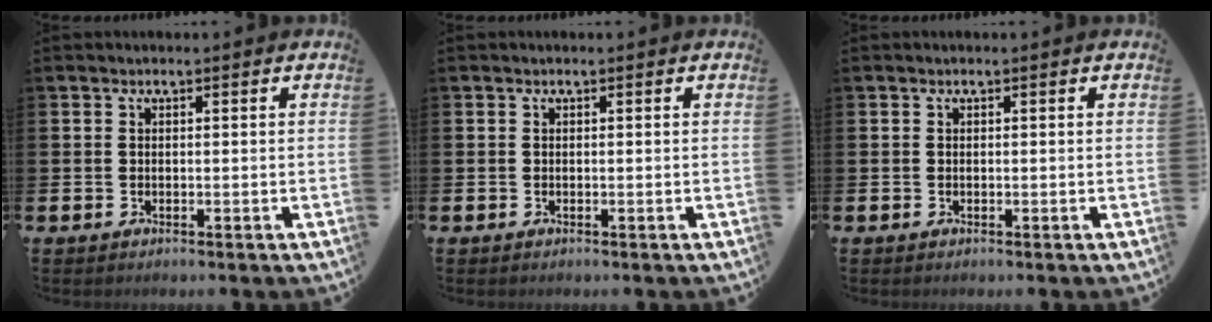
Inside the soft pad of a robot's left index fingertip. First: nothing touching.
{"total": 0.0}
{"total": 0.0}